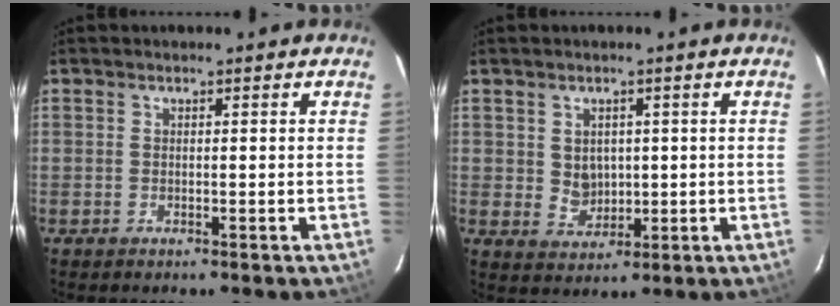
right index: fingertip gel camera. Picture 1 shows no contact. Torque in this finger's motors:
{"motor_torque": [0.36, 0.32, 0.01, 0.00]}